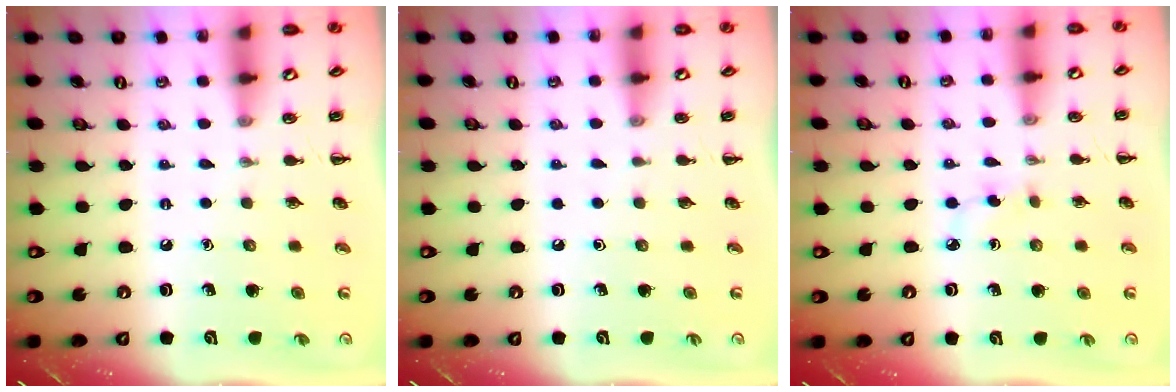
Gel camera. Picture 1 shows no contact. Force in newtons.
{"total": 0.0}
{"total": 2.9, "press": 2.7, "slide": 1.1}